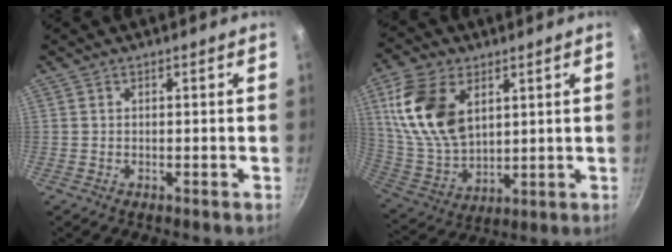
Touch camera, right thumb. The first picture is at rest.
{"total": 17.1, "force": [5.9, 10.6, 12.1], "torque": [-0.217, -0.022, 0.127]}